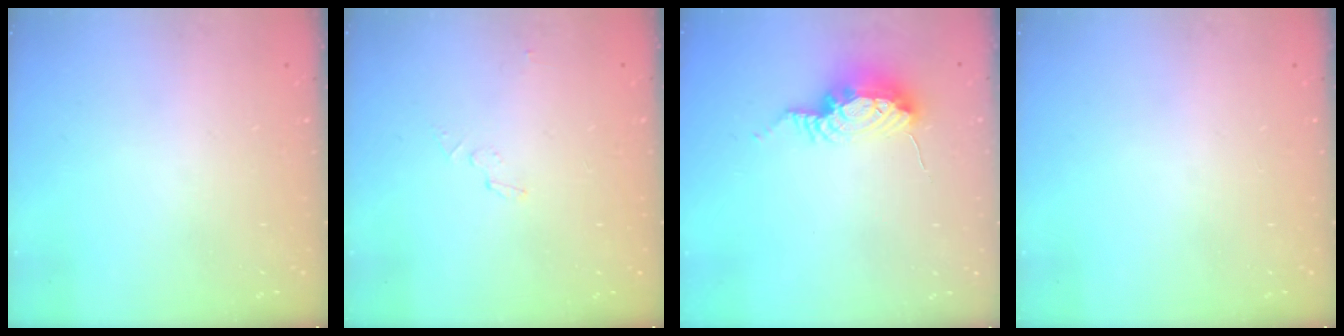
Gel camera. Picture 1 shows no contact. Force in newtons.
{"total": 2.9, "press": 2.9, "slide": 0.2}
{"total": 8.9, "press": 8.6, "slide": 2.1}
{"total": 0.0}